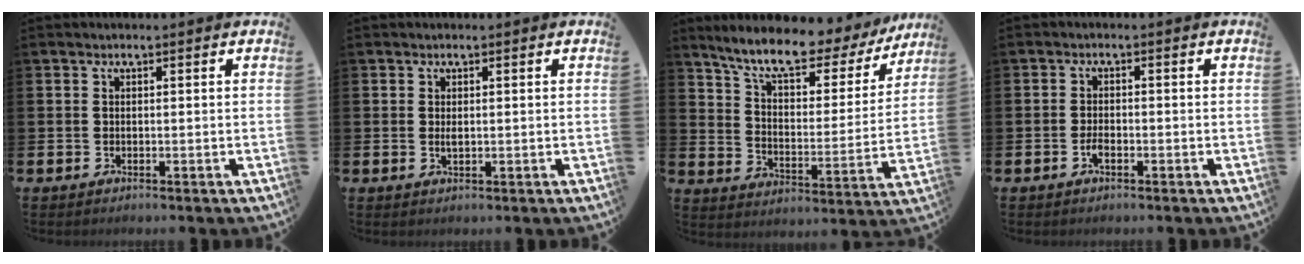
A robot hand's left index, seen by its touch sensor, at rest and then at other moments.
{"total": 1.0, "force": [0.2, 0.3, 0.9], "torque": [-0.013, 0.001, 0.002]}
{"total": 9.7, "force": [8.2, 2.4, 4.6], "torque": [-0.117, -0.052, 0.135]}
{"total": 1.7, "force": [-0.8, 0.7, 1.3], "torque": [-0.028, 0.002, -0.015]}